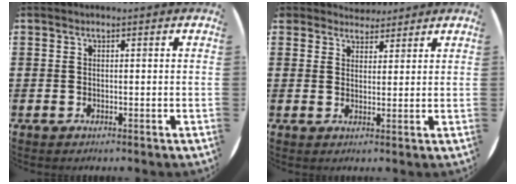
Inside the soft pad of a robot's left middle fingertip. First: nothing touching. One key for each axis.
{"total": 3.3, "fx": 3.2, "fy": 1.1, "fz": -0.1, "tx": -0.001, "ty": -0.010, "tz": 0.058}